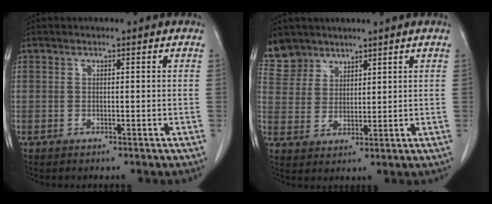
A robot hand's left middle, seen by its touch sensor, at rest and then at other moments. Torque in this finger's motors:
{"motor_torque": [1.05, -1.09, 0.17, 0.06]}